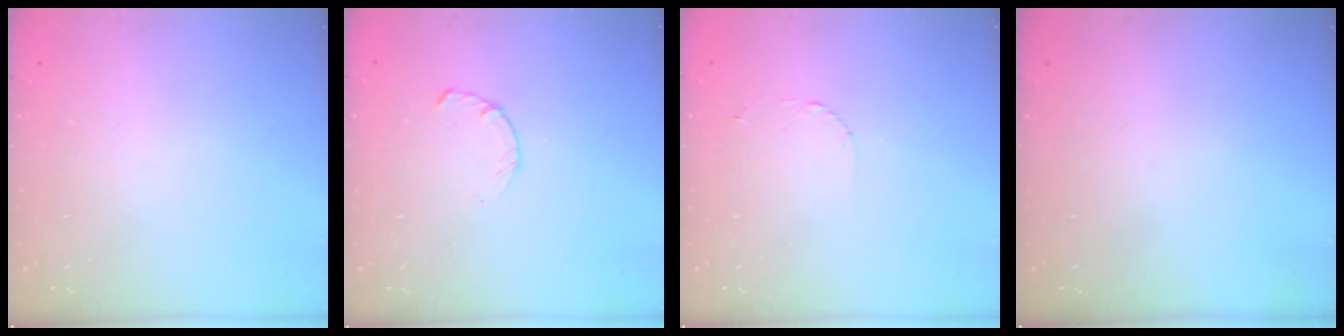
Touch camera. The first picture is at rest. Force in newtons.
{"total": 2.4, "press": 2.3, "slide": 0.4}
{"total": 1.6, "press": 1.6, "slide": 0.2}
{"total": 0.0}